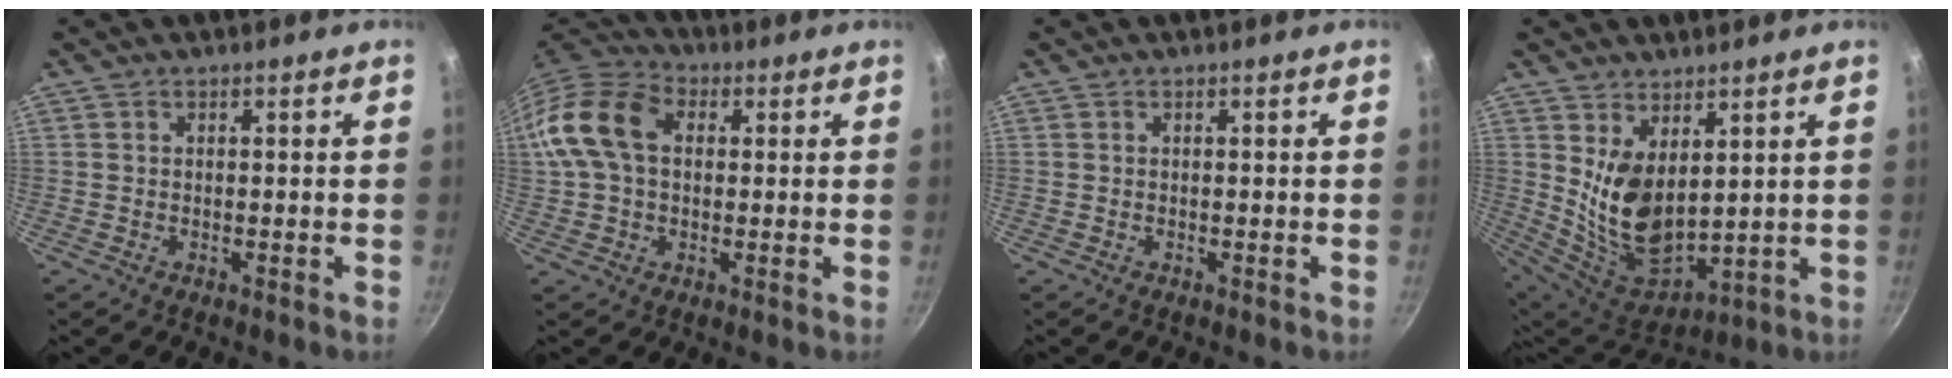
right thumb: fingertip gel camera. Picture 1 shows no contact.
{"total": 13.4, "force": [2.0, 9.4, 9.4], "torque": [-0.162, 0.025, 0.020]}
{"total": 0.0}
{"total": 12.3, "force": [3.8, 7.1, 9.3], "torque": [-0.148, -0.053, 0.095]}